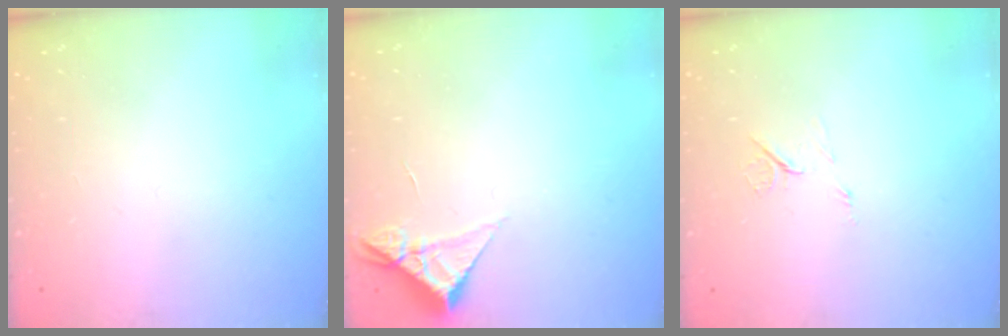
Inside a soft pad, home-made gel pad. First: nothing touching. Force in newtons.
{"total": 5.2, "press": 5.2, "slide": 0.3}
{"total": 6.0, "press": 6.0, "slide": 0.8}